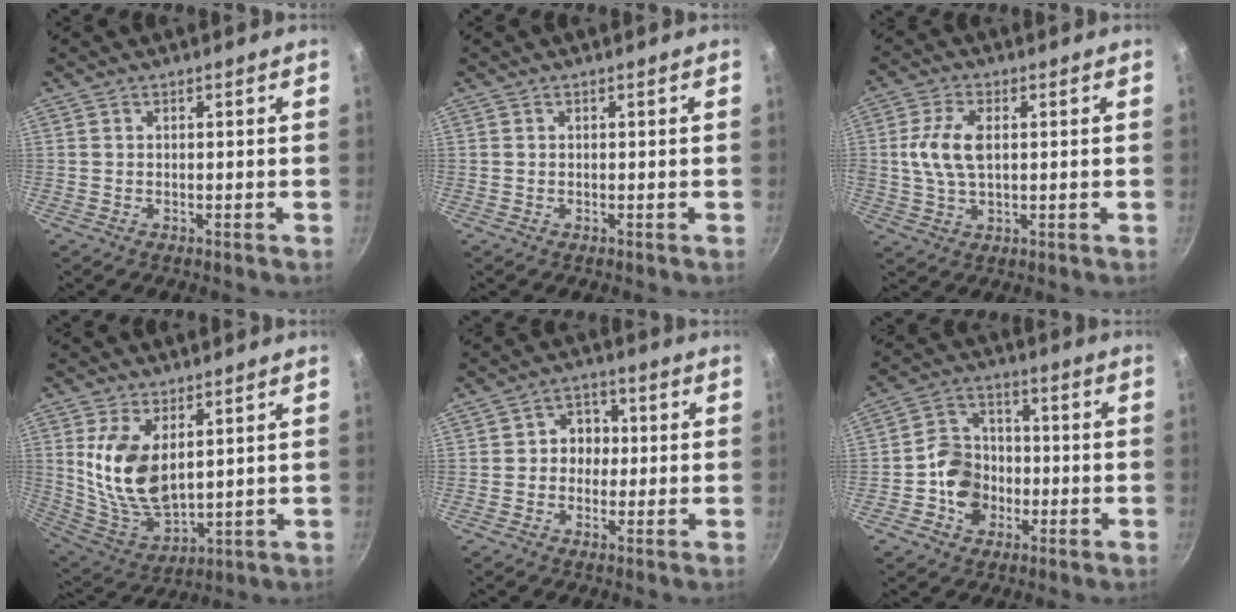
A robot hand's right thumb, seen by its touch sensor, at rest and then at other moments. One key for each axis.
{"total": 0.0}
{"total": 8.2, "fx": 1.1, "fy": 4.2, "fz": 6.9, "tx": -0.140, "ty": 0.007, "tz": 0.019}
{"total": 13.6, "fx": 3.6, "fy": 7.4, "fz": 10.8, "tx": -0.202, "ty": -0.039, "tz": 0.085}
{"total": 5.8, "fx": 0.0, "fy": 5.1, "fz": 2.7, "tx": 0.000, "ty": 0.010, "tz": -0.007}
{"total": 10.0, "fx": -2.4, "fy": 8.6, "fz": 4.6, "tx": -0.047, "ty": 0.029, "tz": -0.052}